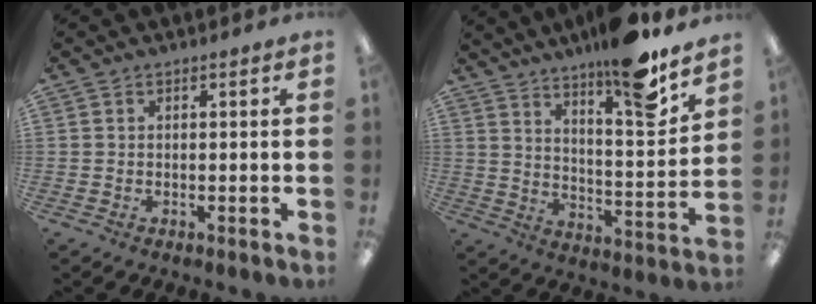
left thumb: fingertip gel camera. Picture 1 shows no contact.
{"total": 14.9, "force": [12.1, 1.9, 8.5], "torque": [-0.129, -0.091, 0.195]}